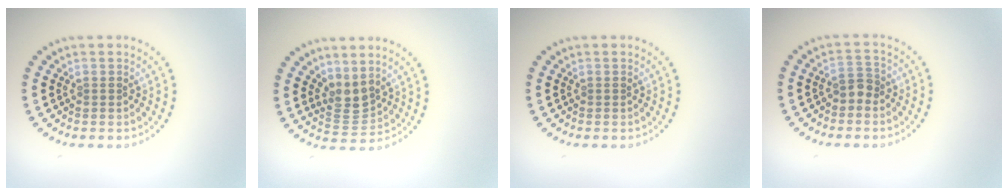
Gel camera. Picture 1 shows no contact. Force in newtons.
{"total": 2.3, "press": 1.9, "slide": 1.4}
{"total": 0.0}
{"total": 1.5, "press": 1.3, "slide": 0.7}